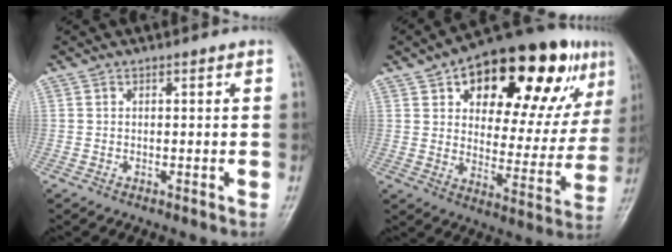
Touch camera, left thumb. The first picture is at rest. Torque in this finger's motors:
{"motor_torque": [0.97, 0.95, 1.69, -1.08, 0.20]}